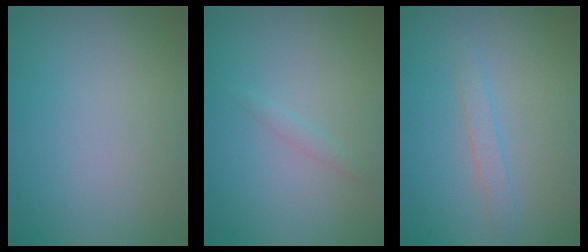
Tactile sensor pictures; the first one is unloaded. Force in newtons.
{"total": 0.8, "press": 0.8, "slide": 0.1}
{"total": 1.3, "press": 1.3, "slide": 0.0}